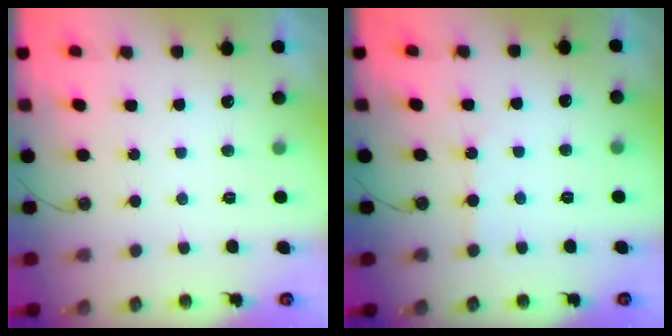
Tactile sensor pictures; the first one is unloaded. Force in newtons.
{"total": 2.8, "press": 2.8, "slide": 0.4}